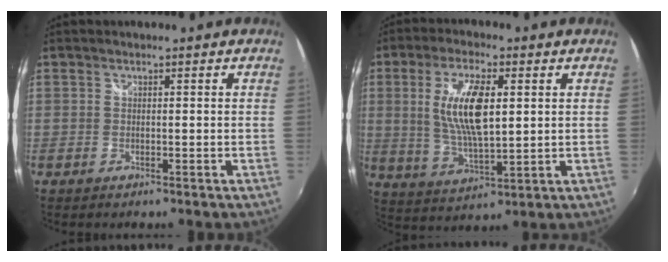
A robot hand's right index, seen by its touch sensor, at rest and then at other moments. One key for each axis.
{"total": 12.0, "fx": 2.3, "fy": 4.1, "fz": 11.1, "tx": -0.214, "ty": -0.003, "tz": 0.050}